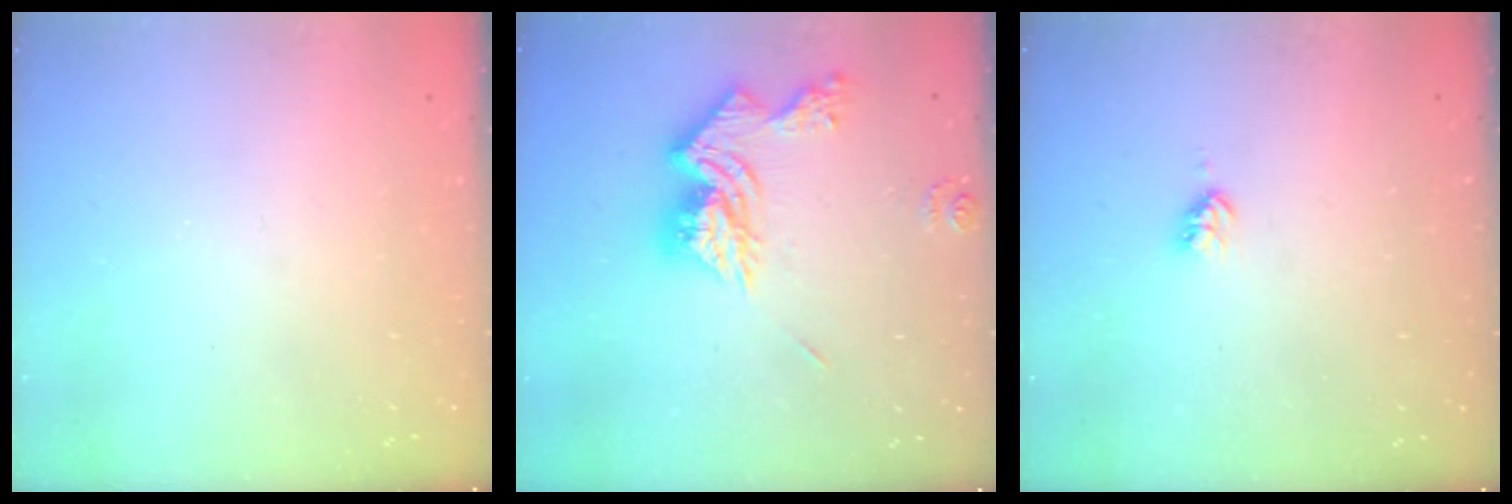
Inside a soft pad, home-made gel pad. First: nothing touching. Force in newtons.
{"total": 15.1, "press": 15.0, "slide": 1.7}
{"total": 2.8, "press": 2.8, "slide": 0.3}